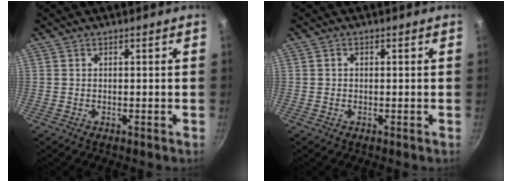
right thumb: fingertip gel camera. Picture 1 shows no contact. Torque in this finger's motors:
{"motor_torque": [0.04, -0.44, 0.35, -0.04, 0.07]}